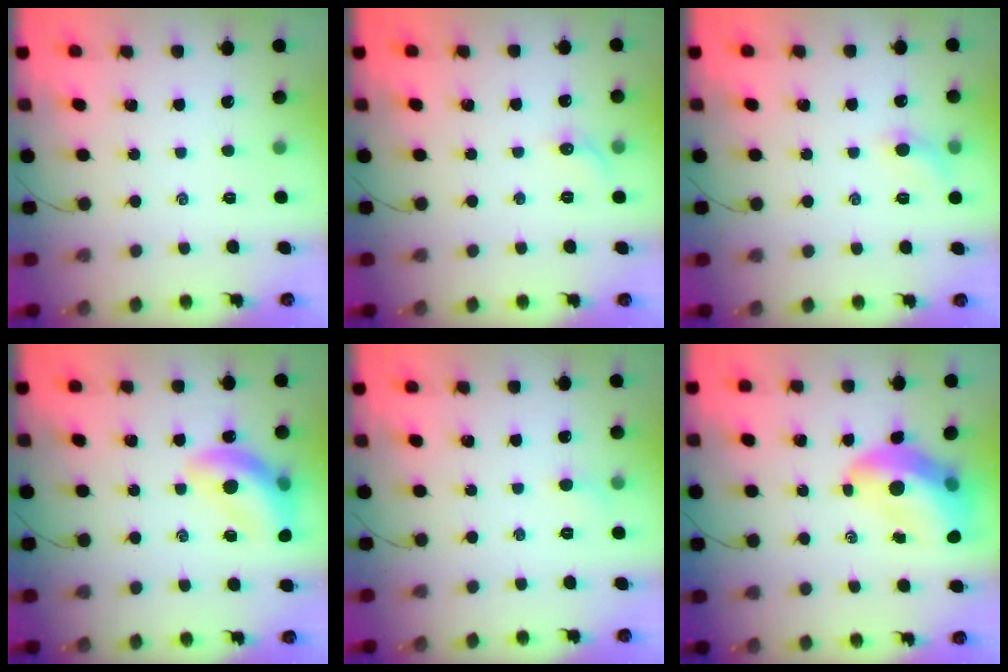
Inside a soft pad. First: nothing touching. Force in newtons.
{"total": 5.3, "press": 5.0, "slide": 1.8}
{"total": 5.6, "press": 5.3, "slide": 2.0}
{"total": 16.5, "press": 16.1, "slide": 3.6}
{"total": 3.3, "press": 3.1, "slide": 1.2}
{"total": 13.3, "press": 12.6, "slide": 4.0}